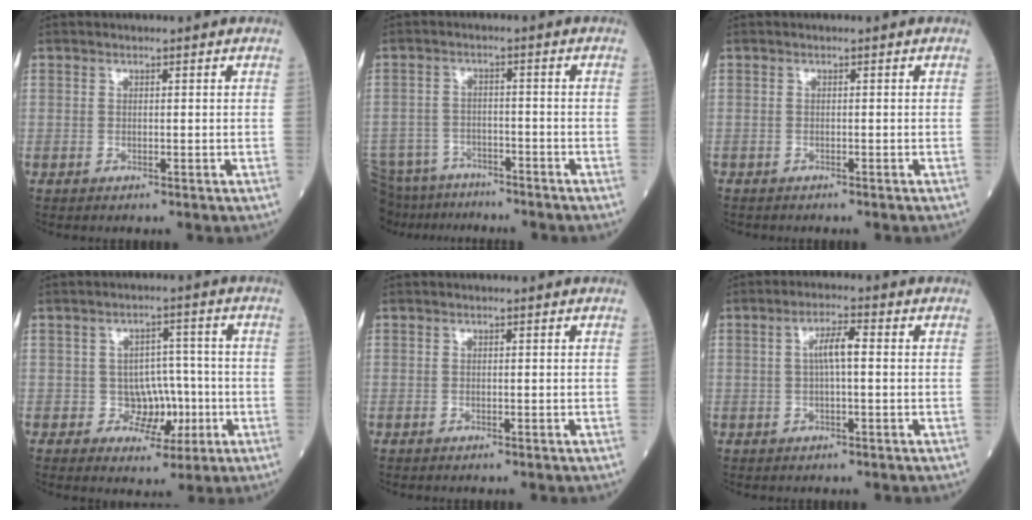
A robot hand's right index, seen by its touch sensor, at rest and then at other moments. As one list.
[{"total": 13.1, "force": [-11.4, 4.9, 4.2], "torque": [-0.101, -0.012, -0.169]}, {"total": 1.1, "force": [-1.1, 0.3, 0.3], "torque": [-0.009, -0.001, -0.015]}, {"total": 5.4, "force": [-1.1, 4.5, 2.7], "torque": [-0.018, 0.014, -0.011]}, {"total": 0.0}, {"total": 3.9, "force": [0.4, 0.6, 3.8], "torque": [-0.070, 0.010, 0.005]}]